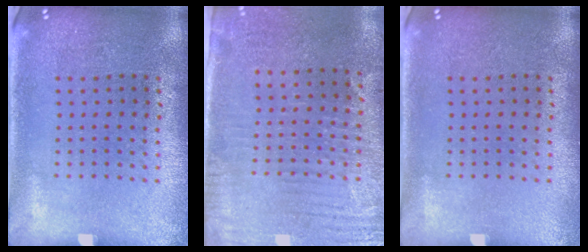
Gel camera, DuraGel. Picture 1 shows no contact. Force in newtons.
{"total": 3.0, "press": 2.6, "slide": 1.5}
{"total": 0.0}